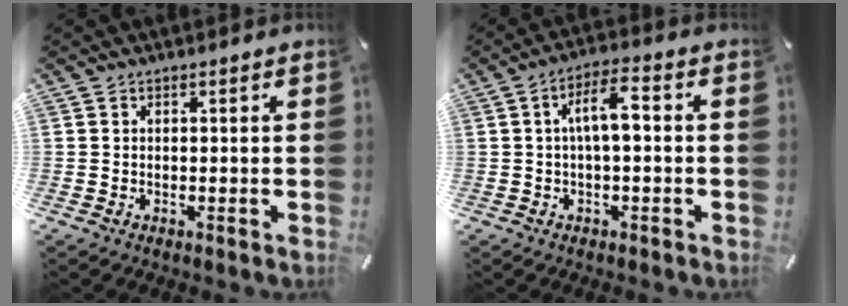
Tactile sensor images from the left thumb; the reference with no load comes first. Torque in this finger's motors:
{"motor_torque": [0.09, 0.56, 0.62, -0.21, 0.06]}